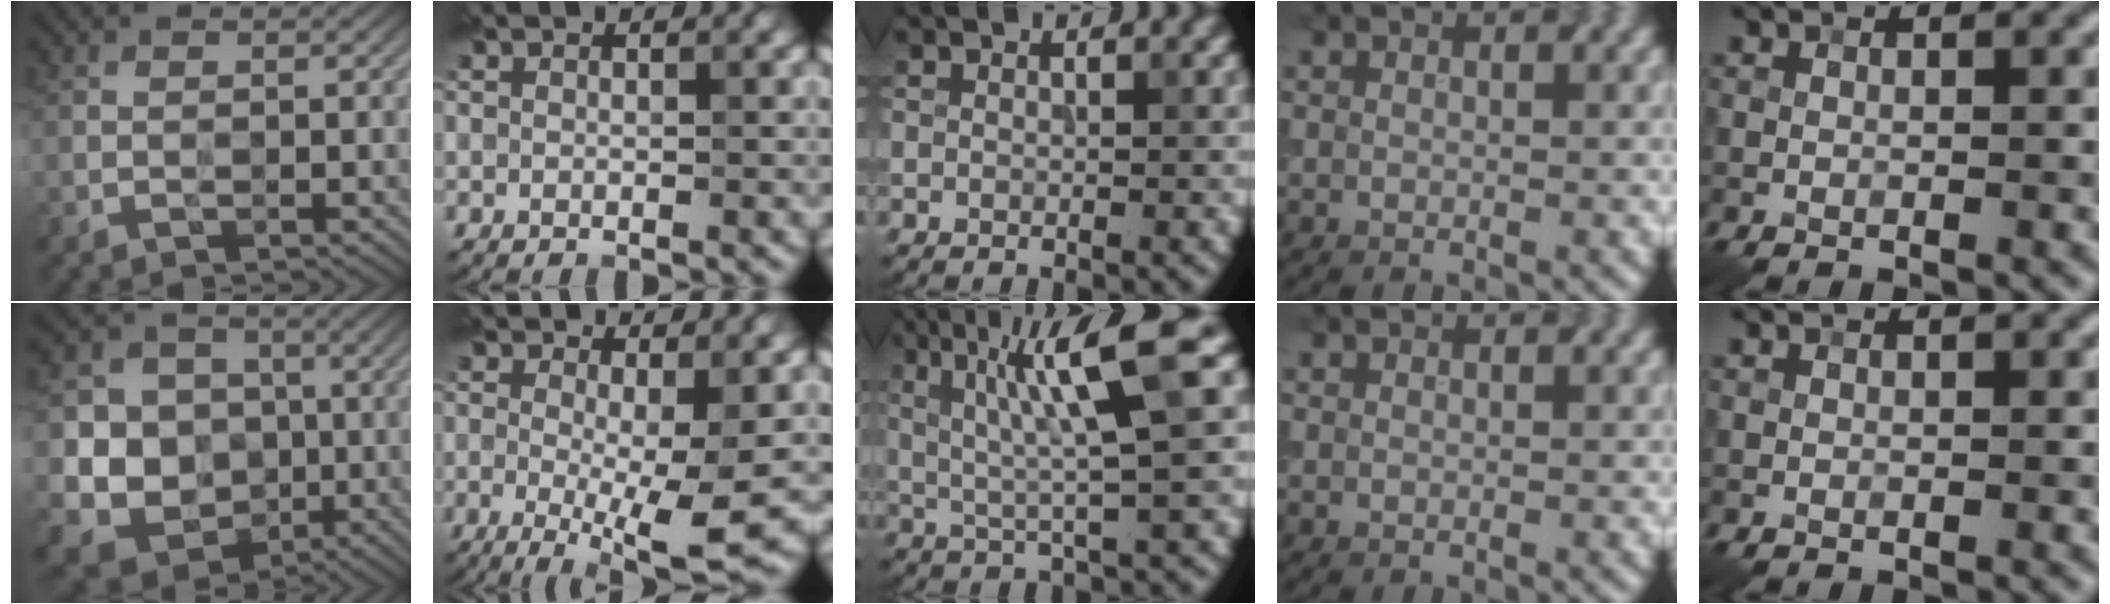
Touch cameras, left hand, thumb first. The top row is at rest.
{"thumb": {"total": 12.8, "force": [-2.0, 11.6, 5.1], "torque": [-0.140, -0.029, -0.048]}, "index": {"total": 7.7, "force": [-0.8, 1.8, 7.4], "torque": [-0.125, -0.019, -0.012]}, "middle": {"total": 8.6, "force": [2.4, 1.0, 8.1], "torque": [-0.135, 0.016, 0.042]}}